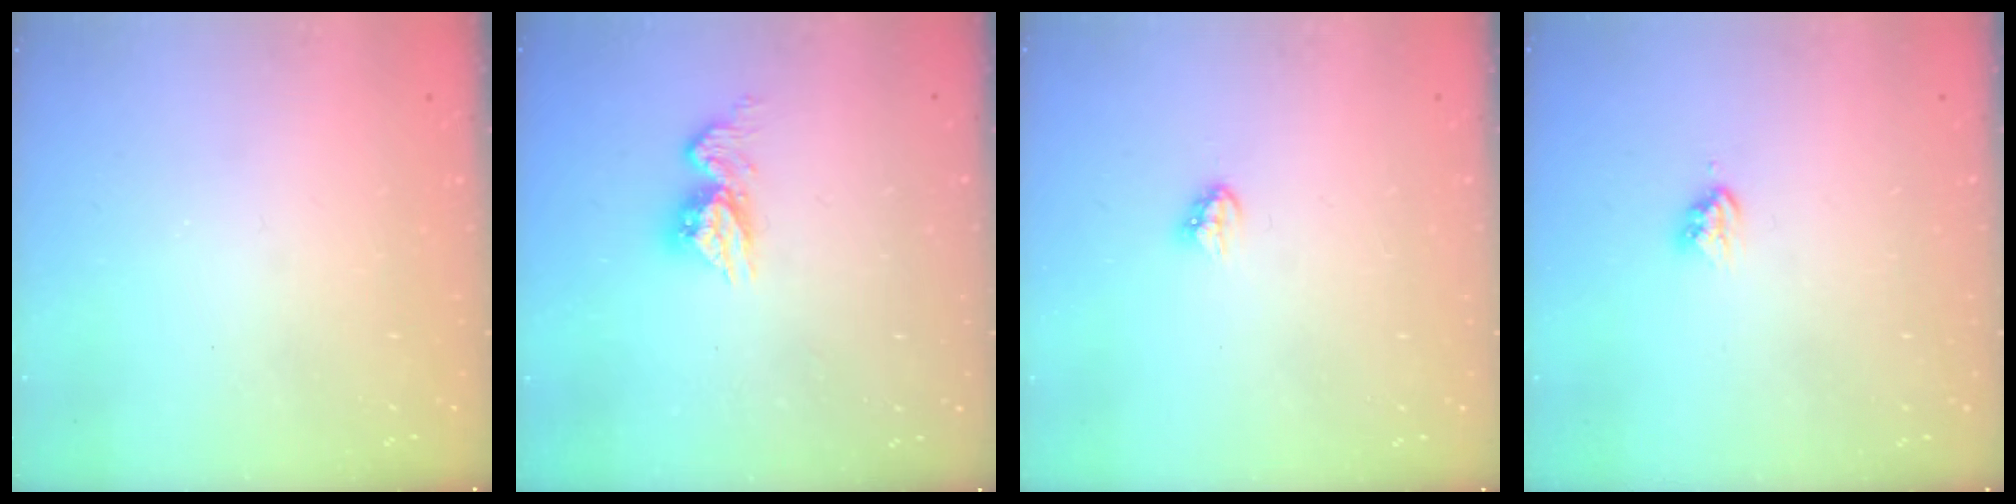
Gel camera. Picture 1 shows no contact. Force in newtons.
{"total": 9.3, "press": 9.3, "slide": 0.9}
{"total": 3.4, "press": 3.4, "slide": 0.2}
{"total": 3.6, "press": 3.6, "slide": 0.3}